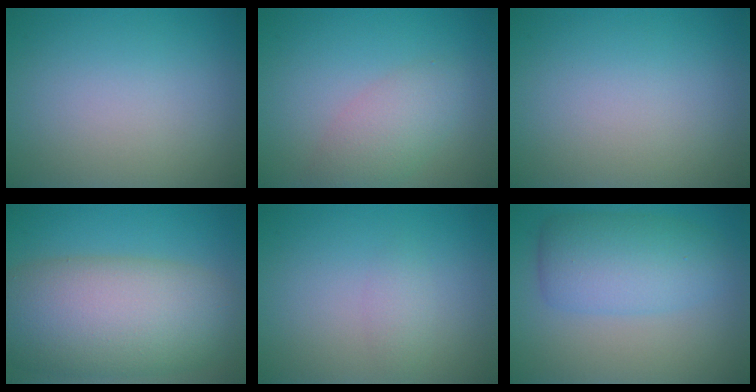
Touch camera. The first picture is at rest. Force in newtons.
{"total": 3.2, "press": 3.2, "slide": 0.2}
{"total": 0.0}
{"total": 11.6, "press": 11.6, "slide": 0.9}
{"total": 1.2, "press": 1.2, "slide": 0.0}
{"total": 5.4, "press": 5.4, "slide": 0.3}